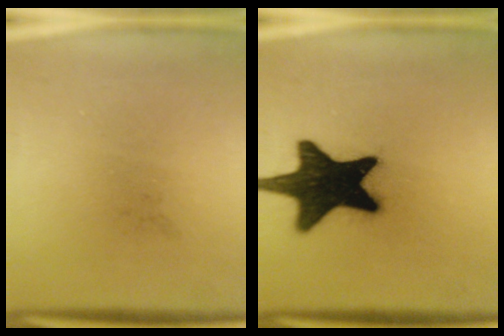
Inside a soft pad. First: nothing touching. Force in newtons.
{"total": 19.2}